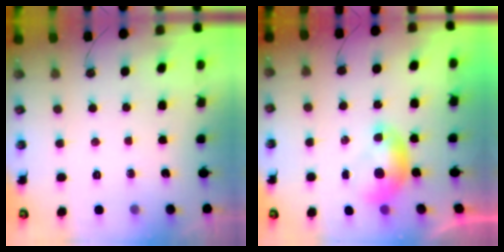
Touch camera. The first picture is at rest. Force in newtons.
{"total": 0.0}